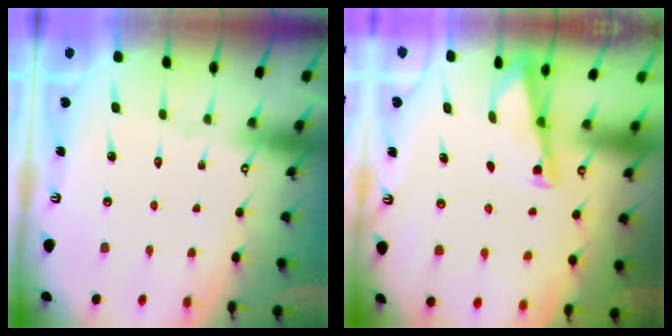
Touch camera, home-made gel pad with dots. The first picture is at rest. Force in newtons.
{"total": 2.8, "press": 2.8, "slide": 0.3}